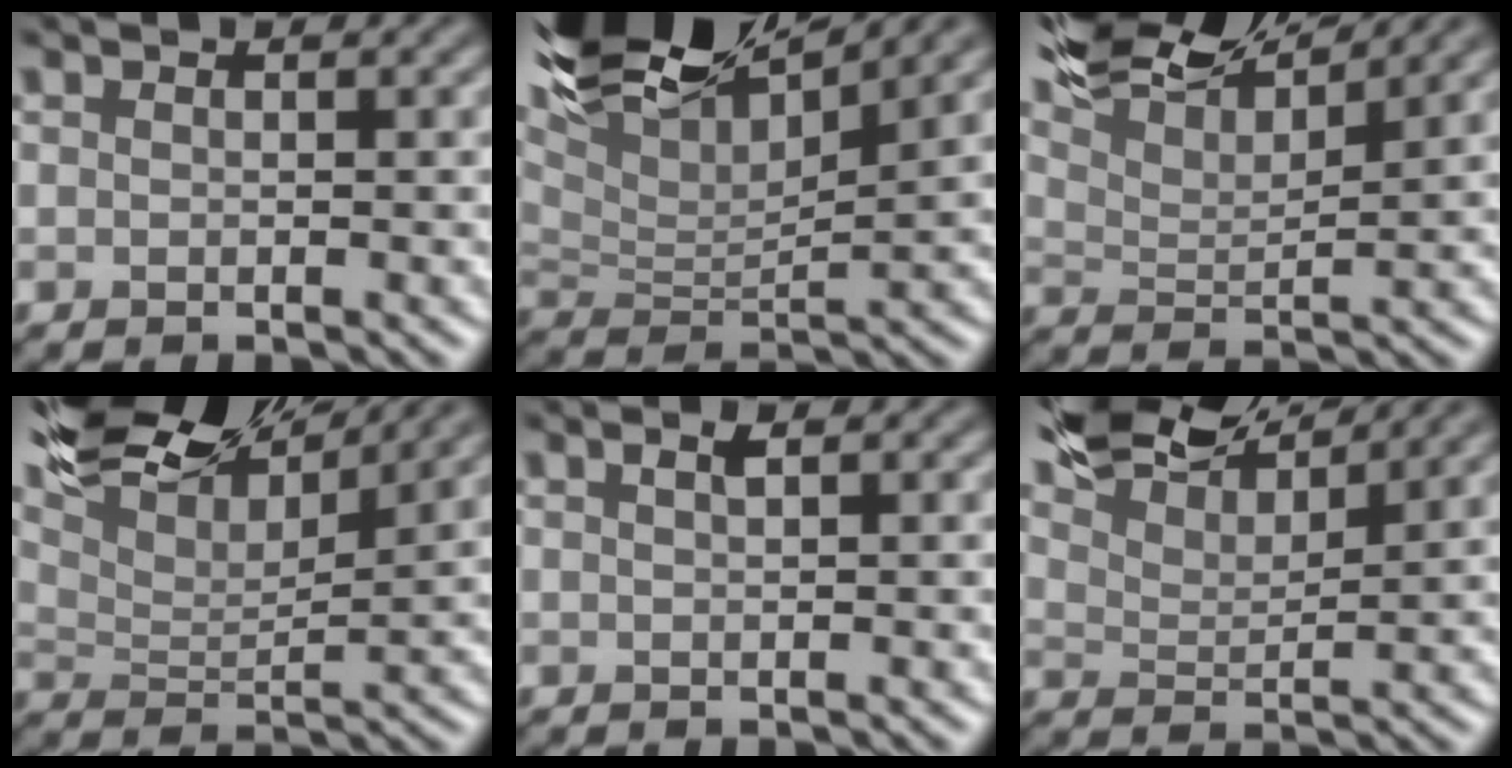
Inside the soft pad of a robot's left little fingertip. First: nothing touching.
{"total": 13.4, "force": [9.2, 4.0, 8.9], "torque": [-0.166, 0.023, 0.141]}
{"total": 9.1, "force": [8.1, 1.7, 3.7], "torque": [-0.086, 0.019, 0.132]}
{"total": 10.8, "force": [9.0, 2.7, 5.3], "torque": [-0.116, 0.015, 0.145]}
{"total": 0.9, "force": [0.5, 0.3, 0.7], "torque": [-0.014, 0.002, 0.009]}
{"total": 8.4, "force": [7.7, 1.6, 2.9], "torque": [-0.066, 0.018, 0.123]}